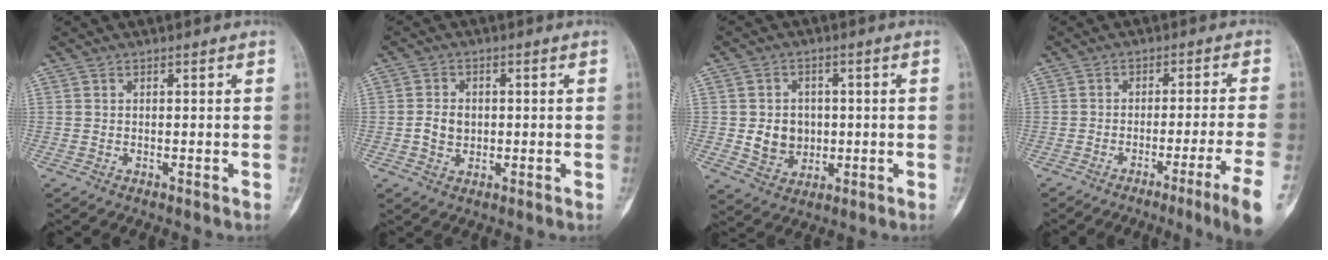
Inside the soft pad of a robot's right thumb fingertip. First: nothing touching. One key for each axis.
{"total": 4.0, "fx": -0.3, "fy": 3.2, "fz": 2.4, "tx": -0.033, "ty": 0.003, "tz": -0.004}
{"total": 7.0, "fx": -0.2, "fy": 6.2, "fz": 3.3, "tx": -0.023, "ty": 0.004, "tz": 0.004}
{"total": 9.1, "fx": -5.1, "fy": -1.2, "fz": 7.4, "tx": -0.116, "ty": 0.011, "tz": -0.076}